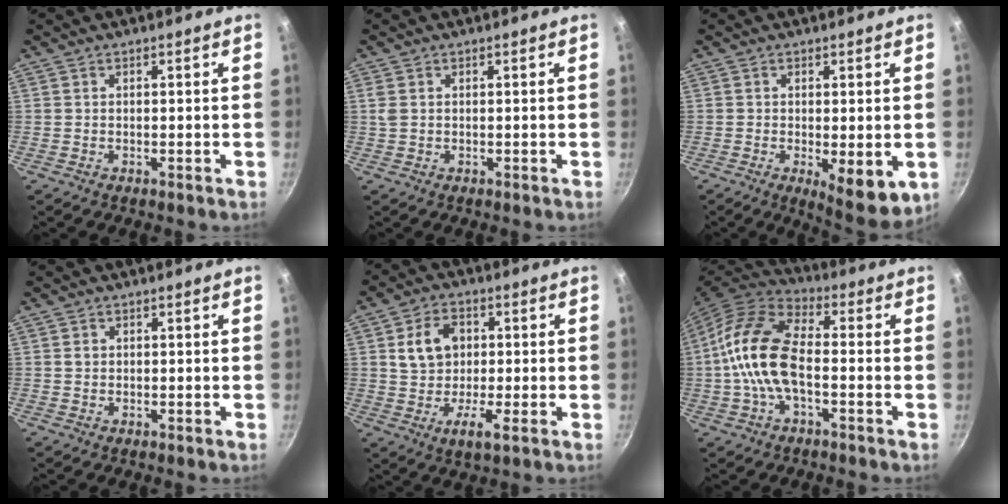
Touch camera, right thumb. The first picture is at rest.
{"total": 1.4, "force": [0.3, 0.9, 1.0], "torque": [-0.034, 0.003, 0.010]}
{"total": 8.6, "force": [-2.3, 3.0, 7.8], "torque": [-0.106, -0.021, -0.027]}
{"total": 1.0, "force": [0.2, 0.9, 0.4], "torque": [-0.004, 0.002, 0.003]}
{"total": 9.9, "force": [0.7, 6.2, 7.7], "torque": [-0.122, 0.002, 0.014]}
{"total": 14.6, "force": [-1.6, 7.3, 12.5], "torque": [-0.258, 0.036, -0.040]}